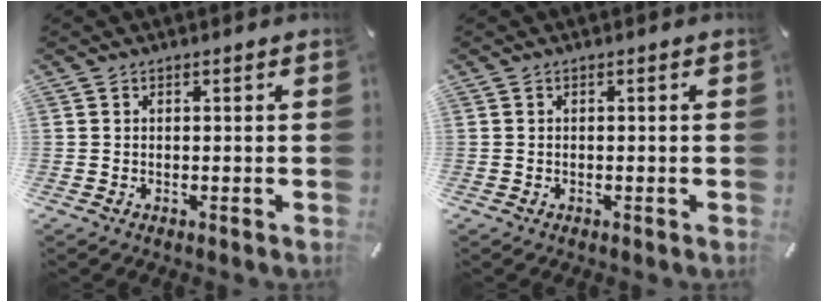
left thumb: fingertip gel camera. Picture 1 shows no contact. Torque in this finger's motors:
{"motor_torque": [-0.15, -0.05, 0.02, 0.08, 0.00]}